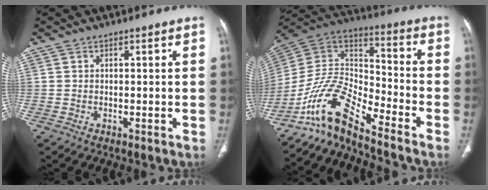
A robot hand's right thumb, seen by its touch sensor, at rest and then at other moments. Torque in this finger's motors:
{"motor_torque": [0.39, 0.08, 1.48, -1.28, 0.36]}